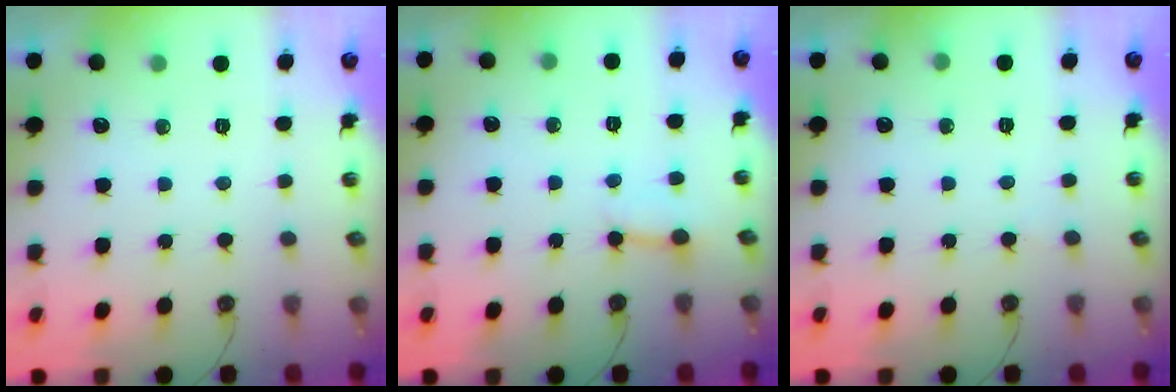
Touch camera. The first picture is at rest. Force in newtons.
{"total": 3.3, "press": 3.2, "slide": 0.4}
{"total": 5.5, "press": 5.5, "slide": 0.4}